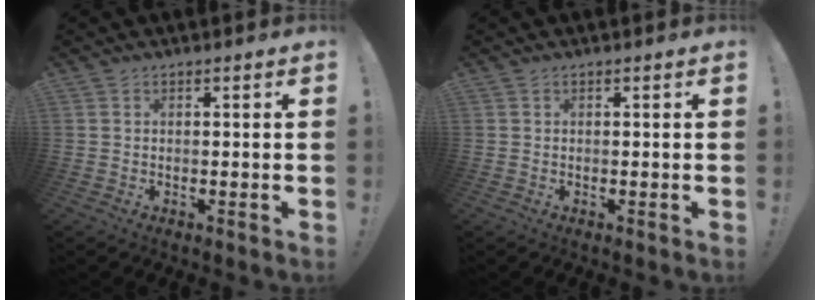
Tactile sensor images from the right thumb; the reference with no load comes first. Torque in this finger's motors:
{"motor_torque": [0.00, 0.00, -0.02, 0.01, 0.05]}